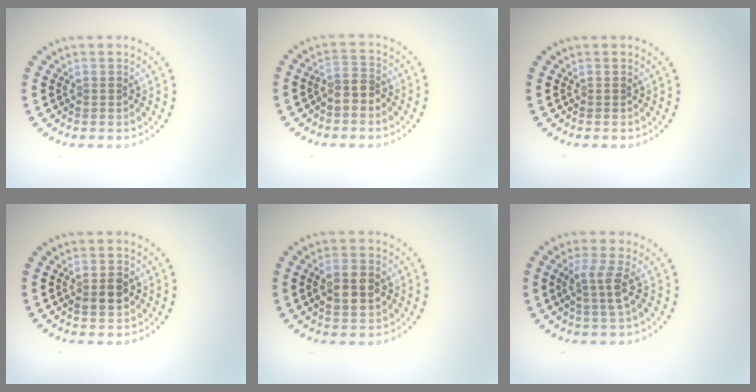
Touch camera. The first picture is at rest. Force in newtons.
{"total": 2.2, "press": 1.9, "slide": 1.2}
{"total": 0.0}
{"total": 2.2, "press": 2.1, "slide": 0.2}
{"total": 3.8, "press": 3.8, "slide": 0.1}
{"total": 2.5, "press": 2.0, "slide": 1.5}